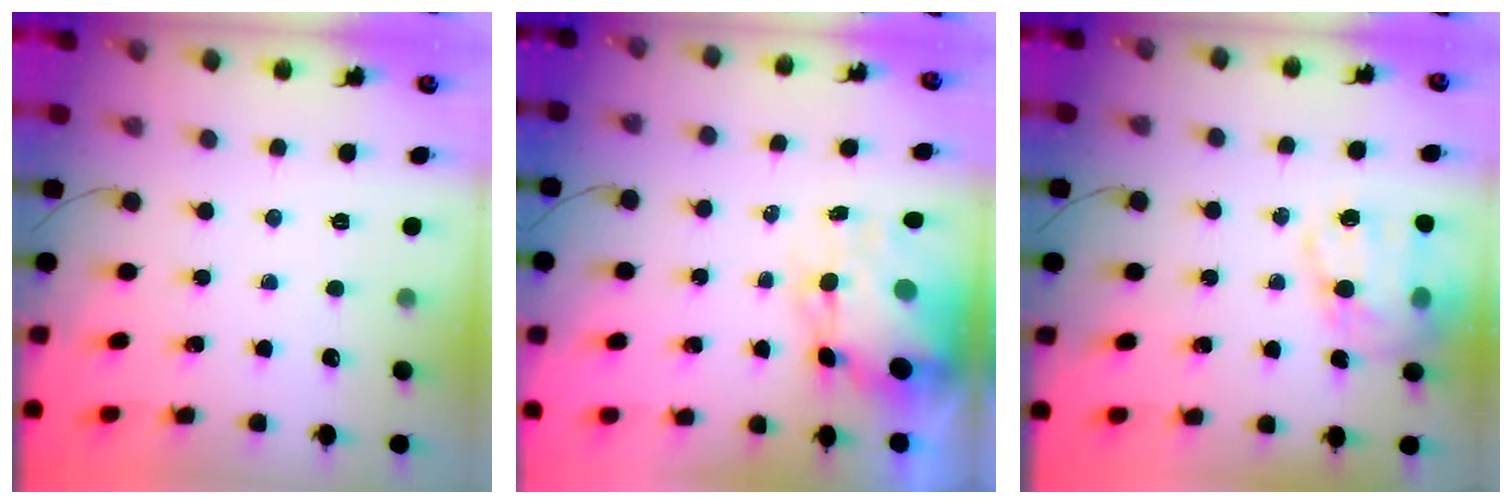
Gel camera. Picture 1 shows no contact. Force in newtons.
{"total": 8.0, "press": 7.6, "slide": 2.4}
{"total": 18.1, "press": 17.7, "slide": 3.9}